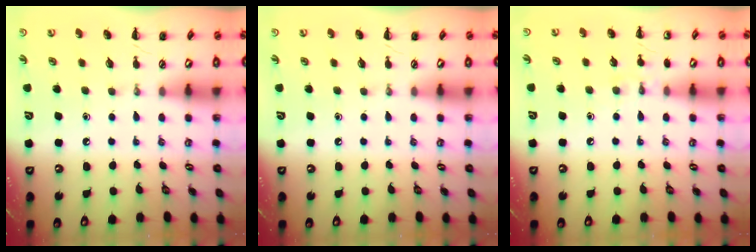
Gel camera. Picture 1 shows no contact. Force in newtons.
{"total": 0.0}
{"total": 6.1, "press": 5.8, "slide": 1.8}